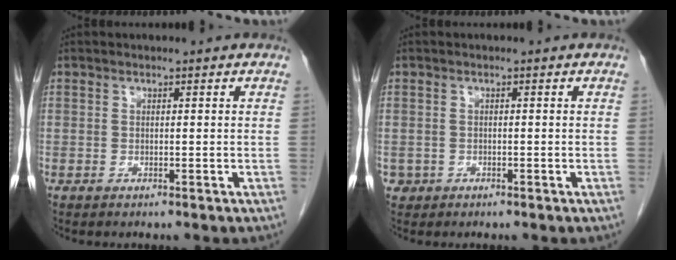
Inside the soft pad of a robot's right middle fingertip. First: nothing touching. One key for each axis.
{"total": 1.0, "fx": -0.4, "fy": 0.9, "fz": 0.0, "tx": 0.001, "ty": 0.006, "tz": -0.002}